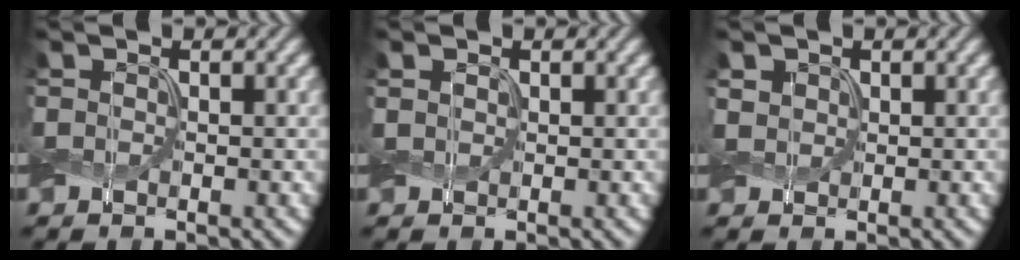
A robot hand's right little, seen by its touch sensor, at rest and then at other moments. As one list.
[{"total": 0.7, "force": [0.3, 0.5, 0.3], "torque": [-0.008, 0.001, 0.006]}, {"total": 1.3, "force": [0.5, 1.1, 0.5], "torque": [-0.017, -0.003, 0.007]}]